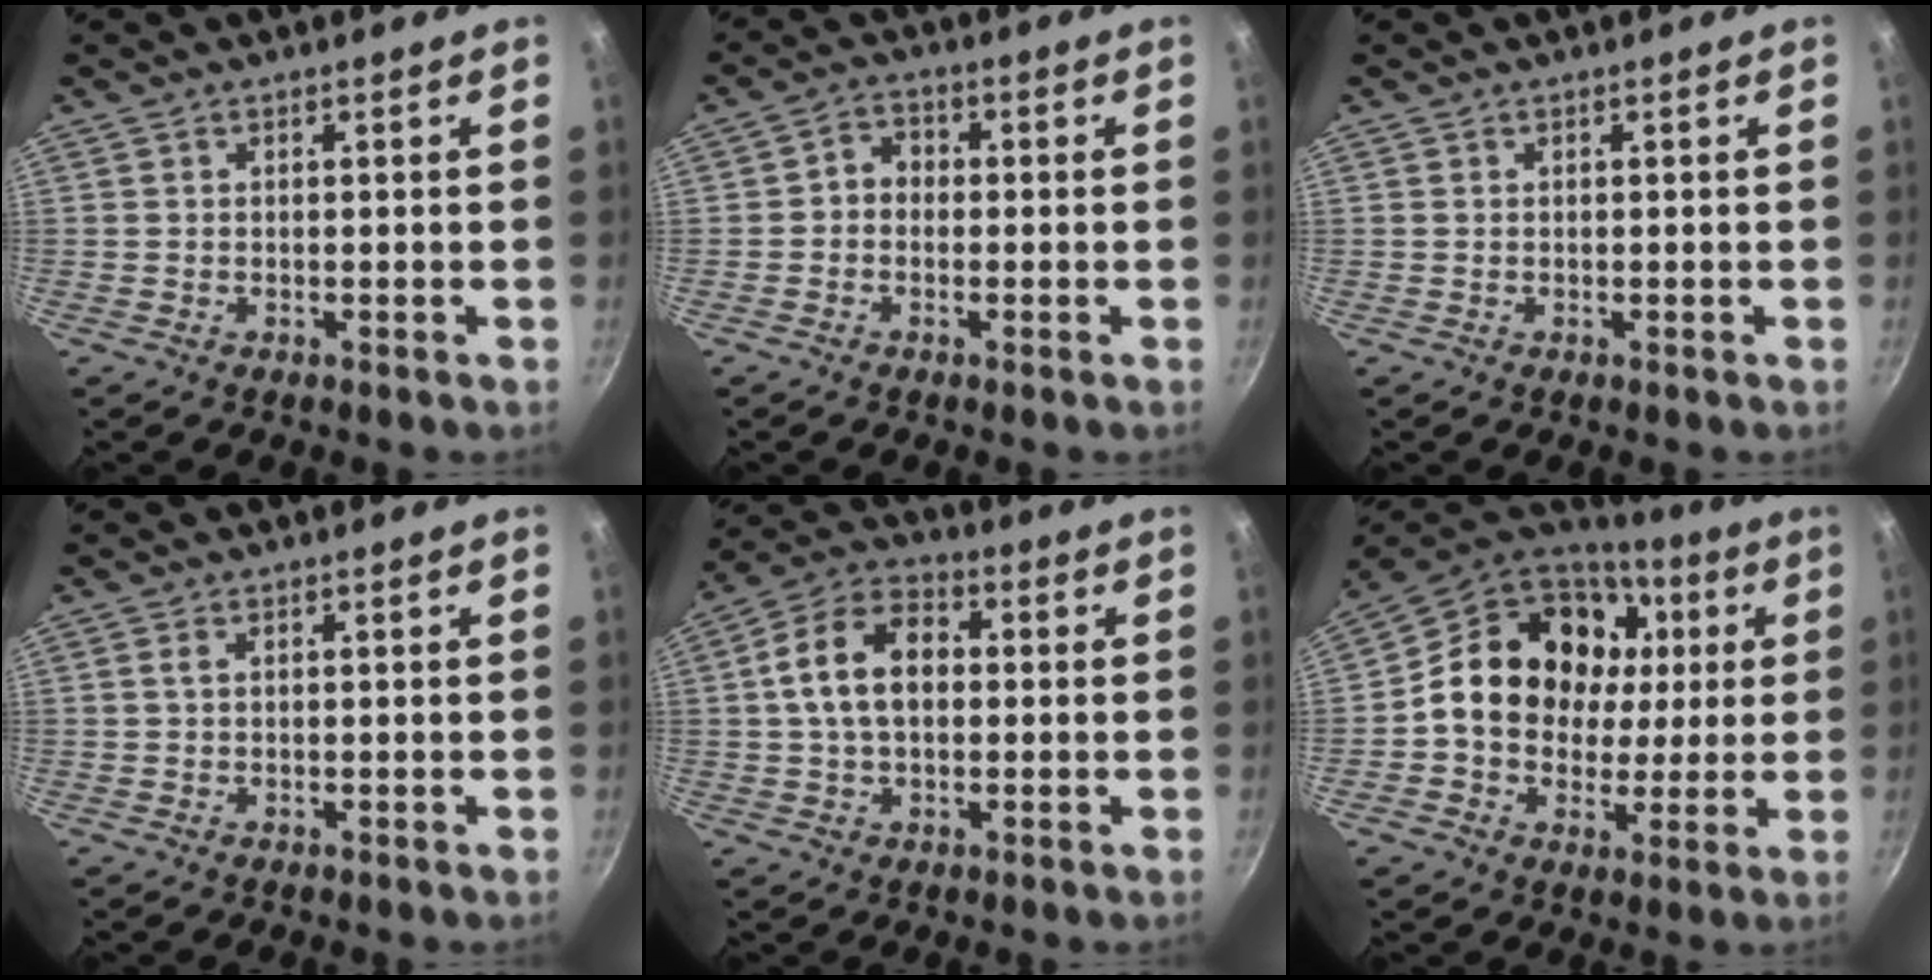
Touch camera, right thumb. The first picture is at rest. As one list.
[{"total": 3.4, "force": [-0.6, 2.9, 1.8], "torque": [-0.014, 0.014, -0.021]}, {"total": 0.0}, {"total": 1.0, "force": [0.3, 0.6, 0.7], "torque": [-0.013, 0.002, 0.004]}, {"total": 12.1, "force": [1.0, 8.0, 9.0], "torque": [-0.140, 0.026, 0.002]}, {"total": 20.5, "force": [3.4, 16.8, 11.2], "torque": [-0.169, 0.022, 0.052]}]